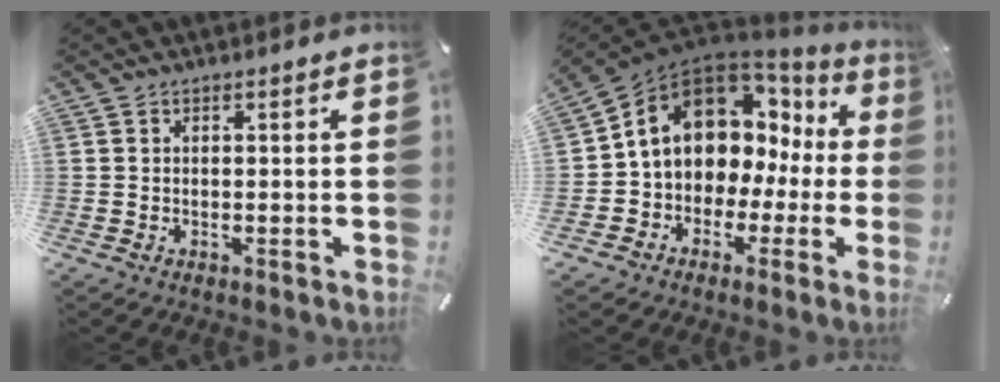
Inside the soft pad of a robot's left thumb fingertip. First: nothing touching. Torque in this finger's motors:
{"motor_torque": [1.04, 2.59, 2.16, 0.61, 0.58]}